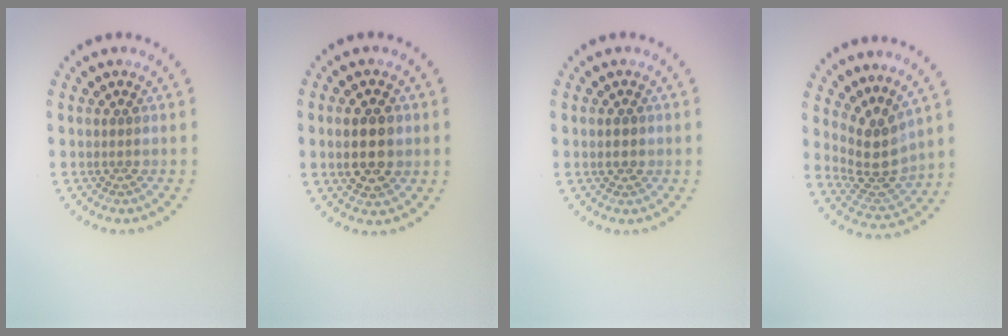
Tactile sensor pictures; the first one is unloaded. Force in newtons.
{"total": 4.5, "press": 4.5, "slide": 0.3}
{"total": 1.7, "press": 1.7, "slide": 0.0}
{"total": 4.0, "press": 3.2, "slide": 2.3}